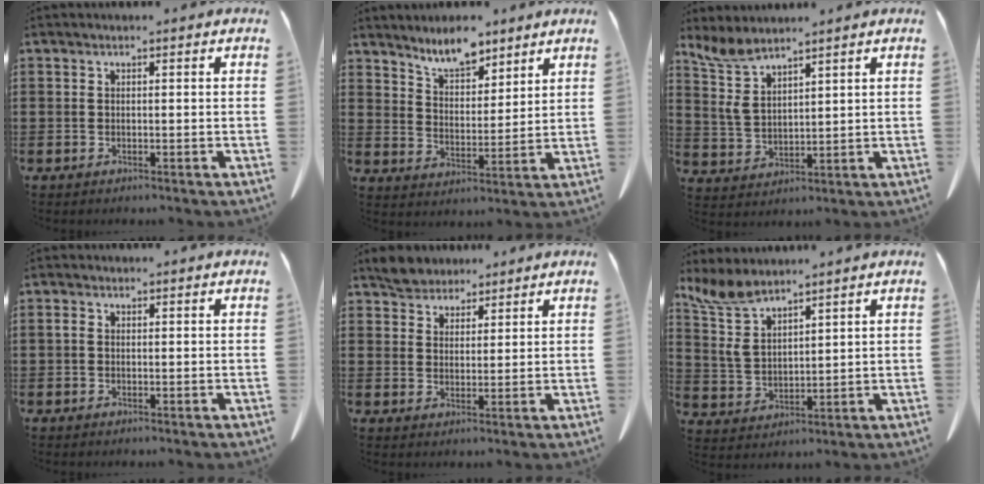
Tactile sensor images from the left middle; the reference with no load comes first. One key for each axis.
{"total": 6.2, "fx": 5.7, "fy": 1.7, "fz": 1.9, "tx": -0.048, "ty": -0.022, "tz": 0.105}
{"total": 6.3, "fx": 4.0, "fy": 2.9, "fz": 3.9, "tx": -0.097, "ty": -0.009, "tz": 0.073}
{"total": 1.0, "fx": -0.1, "fy": 0.6, "fz": 0.8, "tx": -0.018, "ty": 0.000, "tz": -0.002}
{"total": 4.0, "fx": 3.6, "fy": 1.7, "fz": 0.3, "tx": -0.021, "ty": -0.001, "tz": 0.069}
{"total": 7.3, "fx": 4.9, "fy": 3.3, "fz": 4.3, "tx": -0.115, "ty": -0.016, "tz": 0.088}